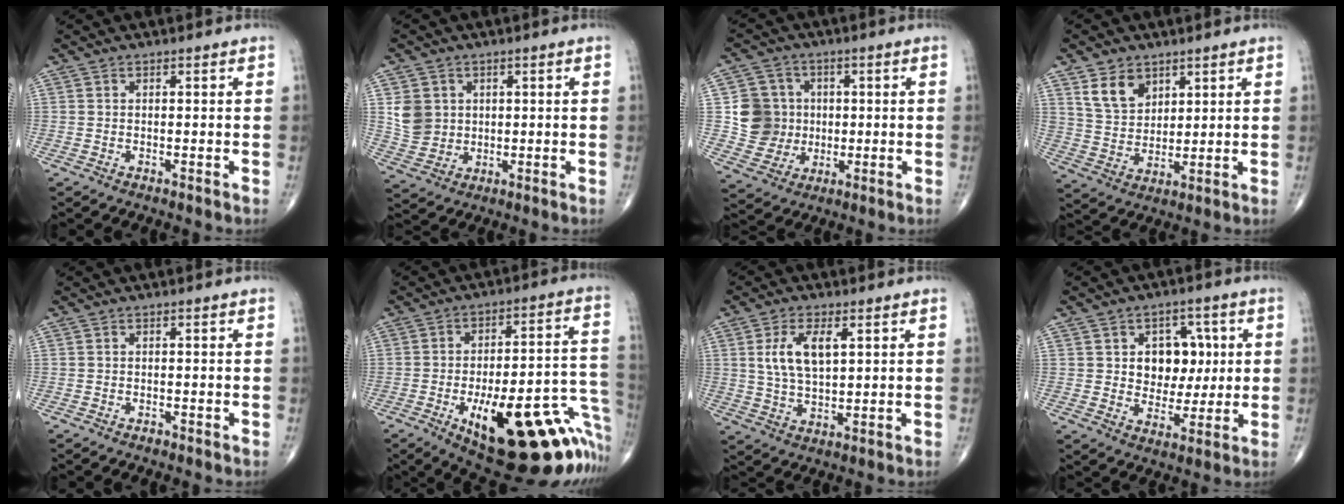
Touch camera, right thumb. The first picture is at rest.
{"total": 6.6, "force": [1.4, 5.9, 2.7], "torque": [-0.031, -0.006, 0.037]}
{"total": 9.8, "force": [0.4, 9.4, 2.6], "torque": [-0.011, 0.007, 0.009]}
{"total": 8.2, "force": [4.6, 5.5, 4.0], "torque": [-0.053, -0.029, 0.095]}
{"total": 0.6, "force": [-0.6, 0.2, 0.1], "torque": [0.000, 0.000, -0.014]}
{"total": 29.9, "force": [-12.5, 10.7, 24.9], "torque": [-0.243, 0.061, -0.160]}
{"total": 8.1, "force": [2.3, 3.8, 6.8], "torque": [-0.131, -0.007, 0.047]}
{"total": 9.7, "force": [1.6, 7.5, 5.9], "torque": [-0.032, -0.003, 0.026]}